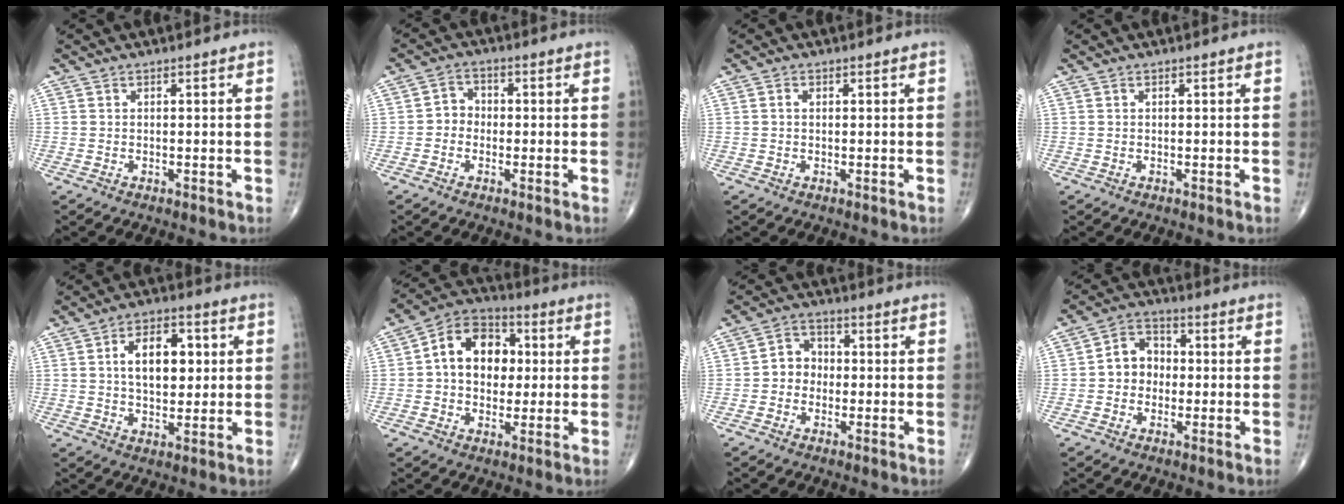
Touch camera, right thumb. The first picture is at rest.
{"total": 3.6, "force": [-0.7, 3.1, 1.6], "torque": [-0.007, 0.015, -0.022]}
{"total": 0.9, "force": [0.1, 0.6, 0.6], "torque": [-0.011, 0.003, 0.002]}
{"total": 0.0}
{"total": 11.0, "force": [2.1, 6.5, 8.5], "torque": [-0.108, 0.003, 0.034]}
{"total": 13.4, "force": [1.6, 10.0, 8.9], "torque": [-0.101, 0.021, 0.016]}
{"total": 5.2, "force": [-0.6, 4.6, 2.5], "torque": [-0.019, 0.020, -0.022]}
{"total": 7.1, "force": [-0.3, 6.0, 3.7], "torque": [-0.038, 0.024, -0.019]}